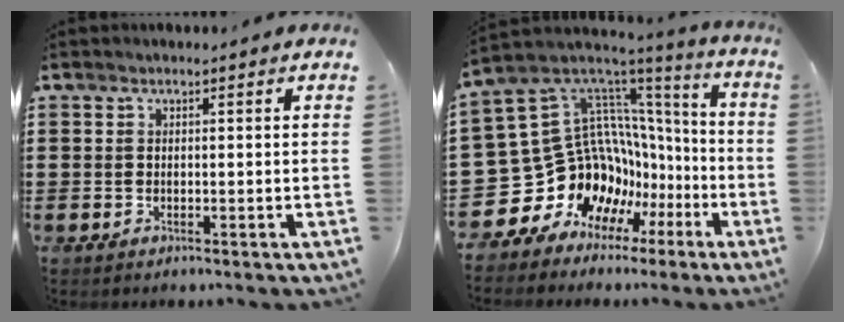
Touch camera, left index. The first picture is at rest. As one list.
[{"total": 17.4, "force": [-5.3, 14.7, 7.8], "torque": [-0.187, -0.046, -0.039]}]